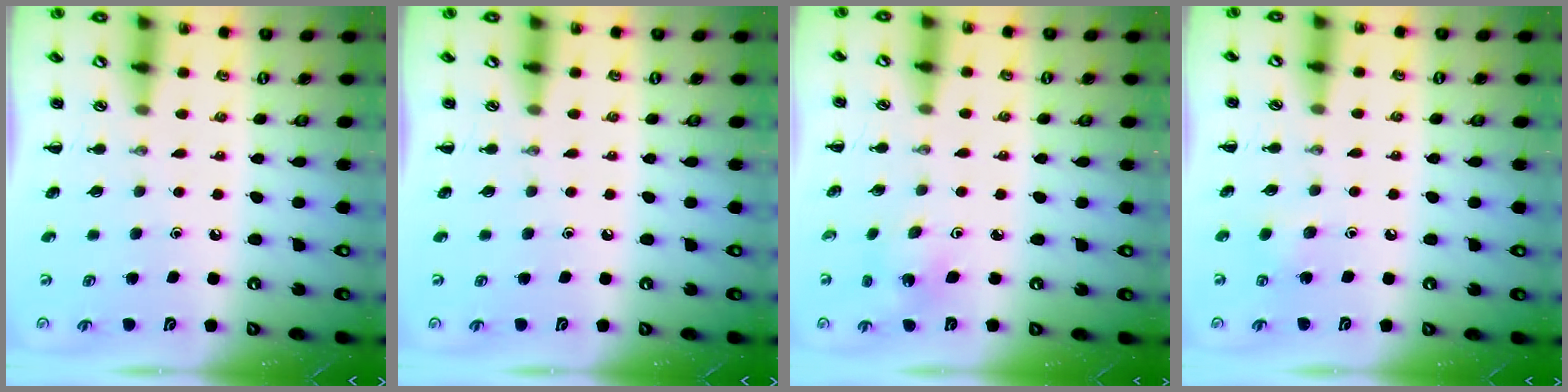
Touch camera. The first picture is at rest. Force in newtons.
{"total": 0.0}
{"total": 4.0, "press": 3.9, "slide": 1.1}
{"total": 6.2, "press": 6.0, "slide": 1.5}